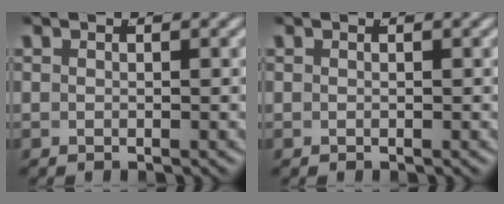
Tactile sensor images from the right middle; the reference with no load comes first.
{"total": 0.0}